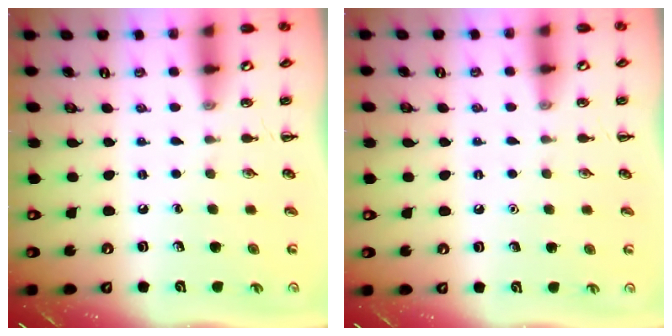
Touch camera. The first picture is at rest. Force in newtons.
{"total": 1.6, "press": 1.6, "slide": 0.1}